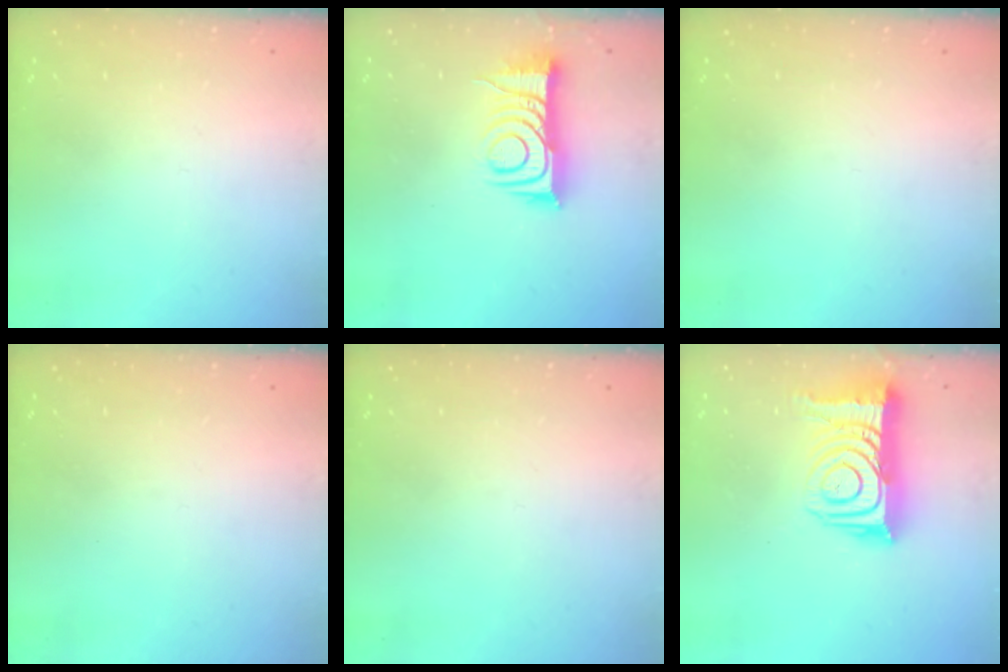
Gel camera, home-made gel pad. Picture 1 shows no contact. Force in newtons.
{"total": 10.9, "press": 10.9, "slide": 0.2}
{"total": 0.0}
{"total": 0.0}
{"total": 0.0}
{"total": 15.7, "press": 15.6, "slide": 1.2}